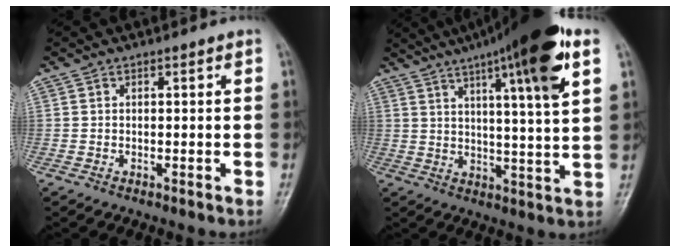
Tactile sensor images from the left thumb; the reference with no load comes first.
{"total": 19.4, "force": [10.0, 2.5, 16.4], "torque": [-0.240, -0.015, 0.146]}